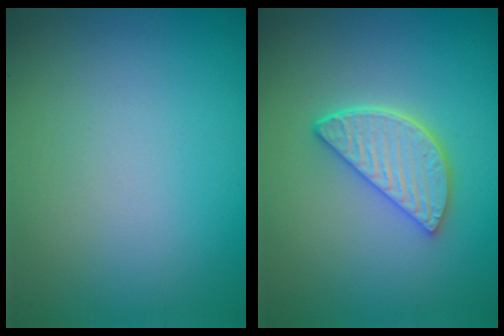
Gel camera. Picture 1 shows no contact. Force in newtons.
{"total": 3.8, "press": 3.2, "slide": 2.1}